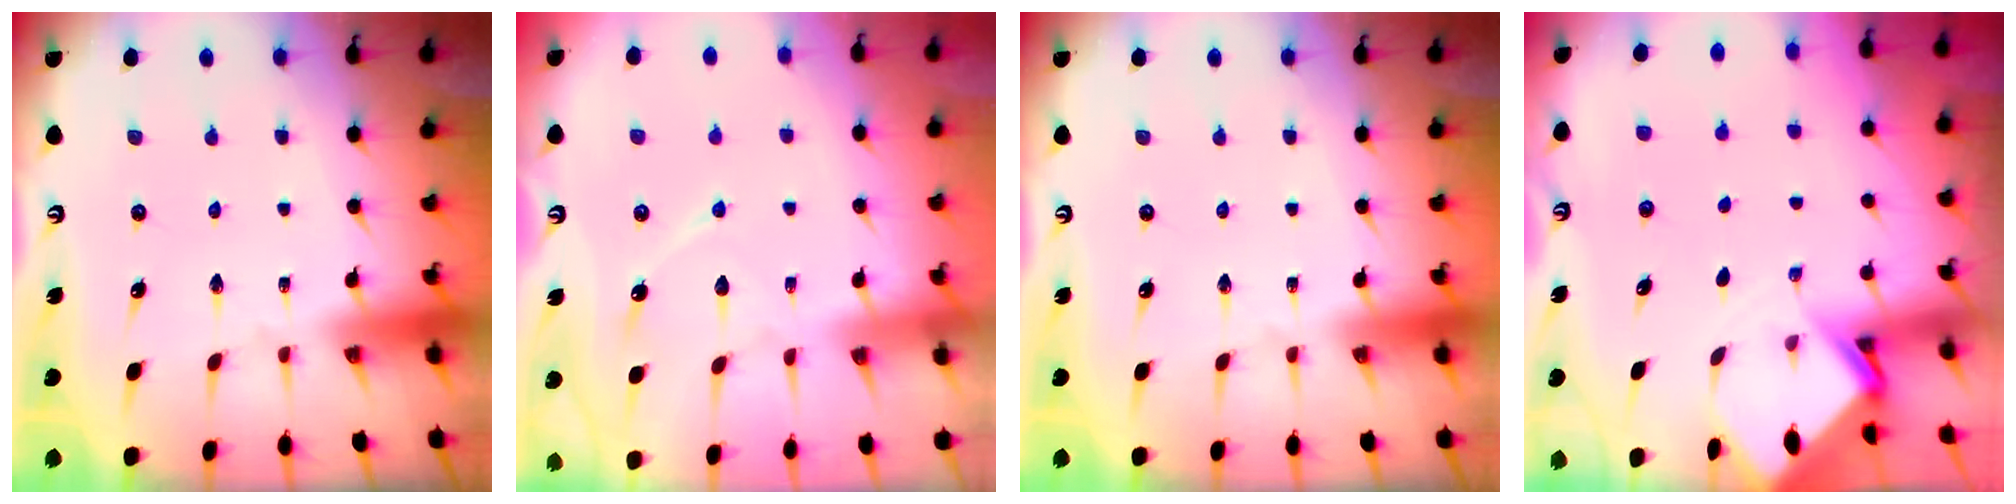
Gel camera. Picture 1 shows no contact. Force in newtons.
{"total": 6.6, "press": 6.6, "slide": 0.7}
{"total": 0.0}
{"total": 3.5, "press": 3.5, "slide": 0.2}